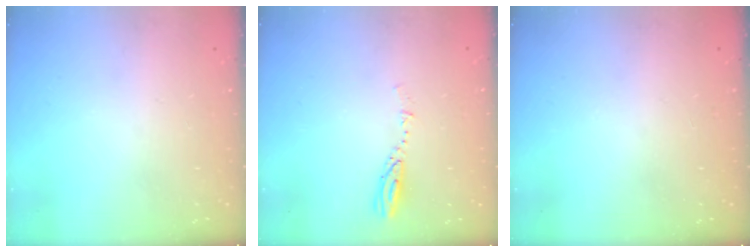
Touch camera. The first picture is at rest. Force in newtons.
{"total": 3.8, "press": 3.8, "slide": 0.1}
{"total": 0.0}